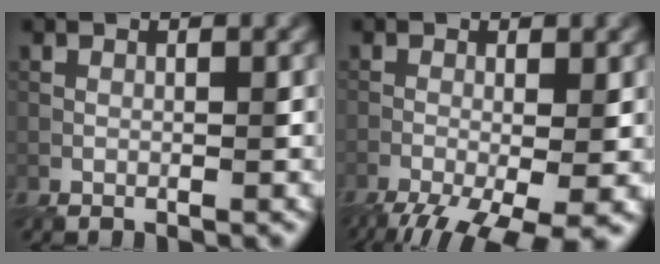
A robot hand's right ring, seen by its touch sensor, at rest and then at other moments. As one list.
[{"total": 10.1, "force": [-5.5, 3.5, 7.7], "torque": [-0.136, -0.021, -0.078]}]